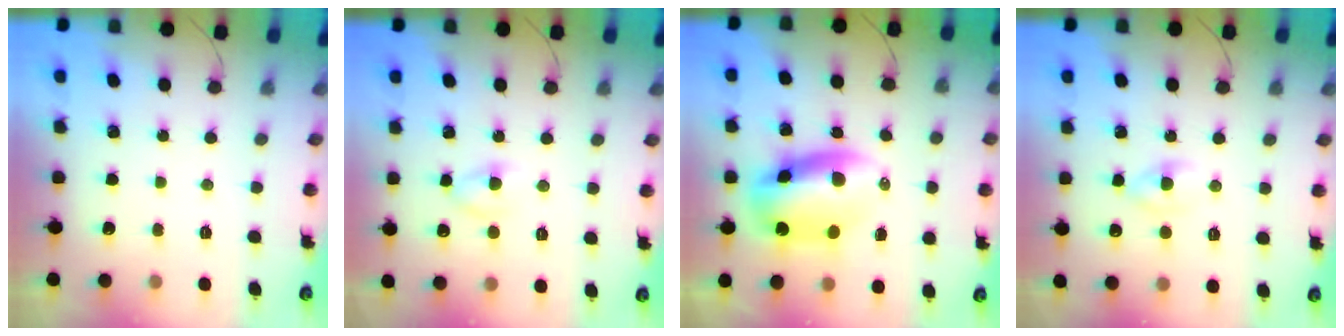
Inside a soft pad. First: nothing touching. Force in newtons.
{"total": 4.3, "press": 4.0, "slide": 1.5}
{"total": 9.5, "press": 9.3, "slide": 2.3}
{"total": 2.2, "press": 1.9, "slide": 1.1}